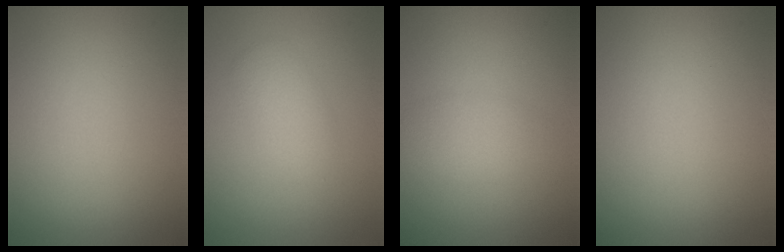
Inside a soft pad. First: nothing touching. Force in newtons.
{"total": 2.0, "press": 2.0, "slide": 0.0}
{"total": 1.9, "press": 1.9, "slide": 0.0}
{"total": 0.0}